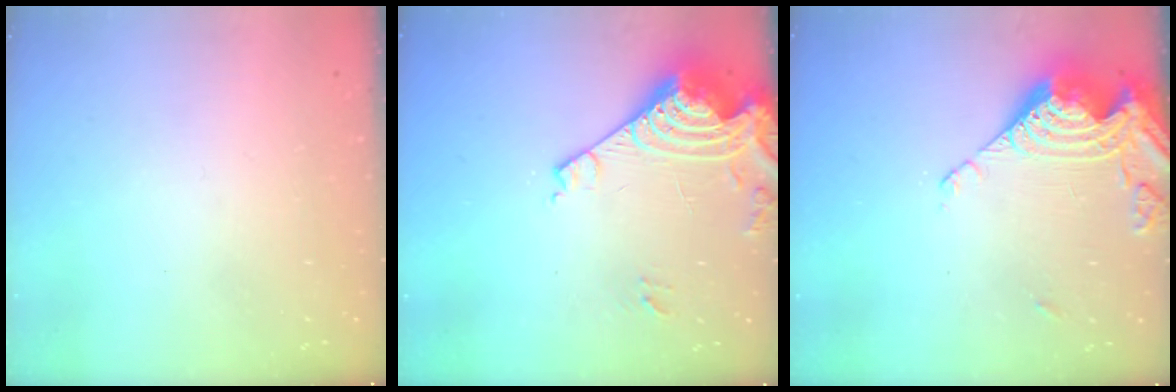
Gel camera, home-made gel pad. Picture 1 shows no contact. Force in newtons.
{"total": 17.1, "press": 17.0, "slide": 1.5}
{"total": 15.1, "press": 15.0, "slide": 1.9}